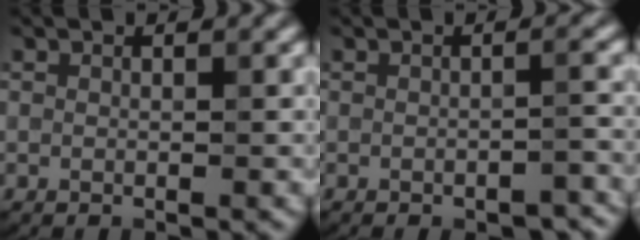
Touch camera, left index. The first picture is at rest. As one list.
[{"total": 2.7, "force": [-1.6, 0.8, 2.1], "torque": [-0.026, 0.002, -0.027]}]